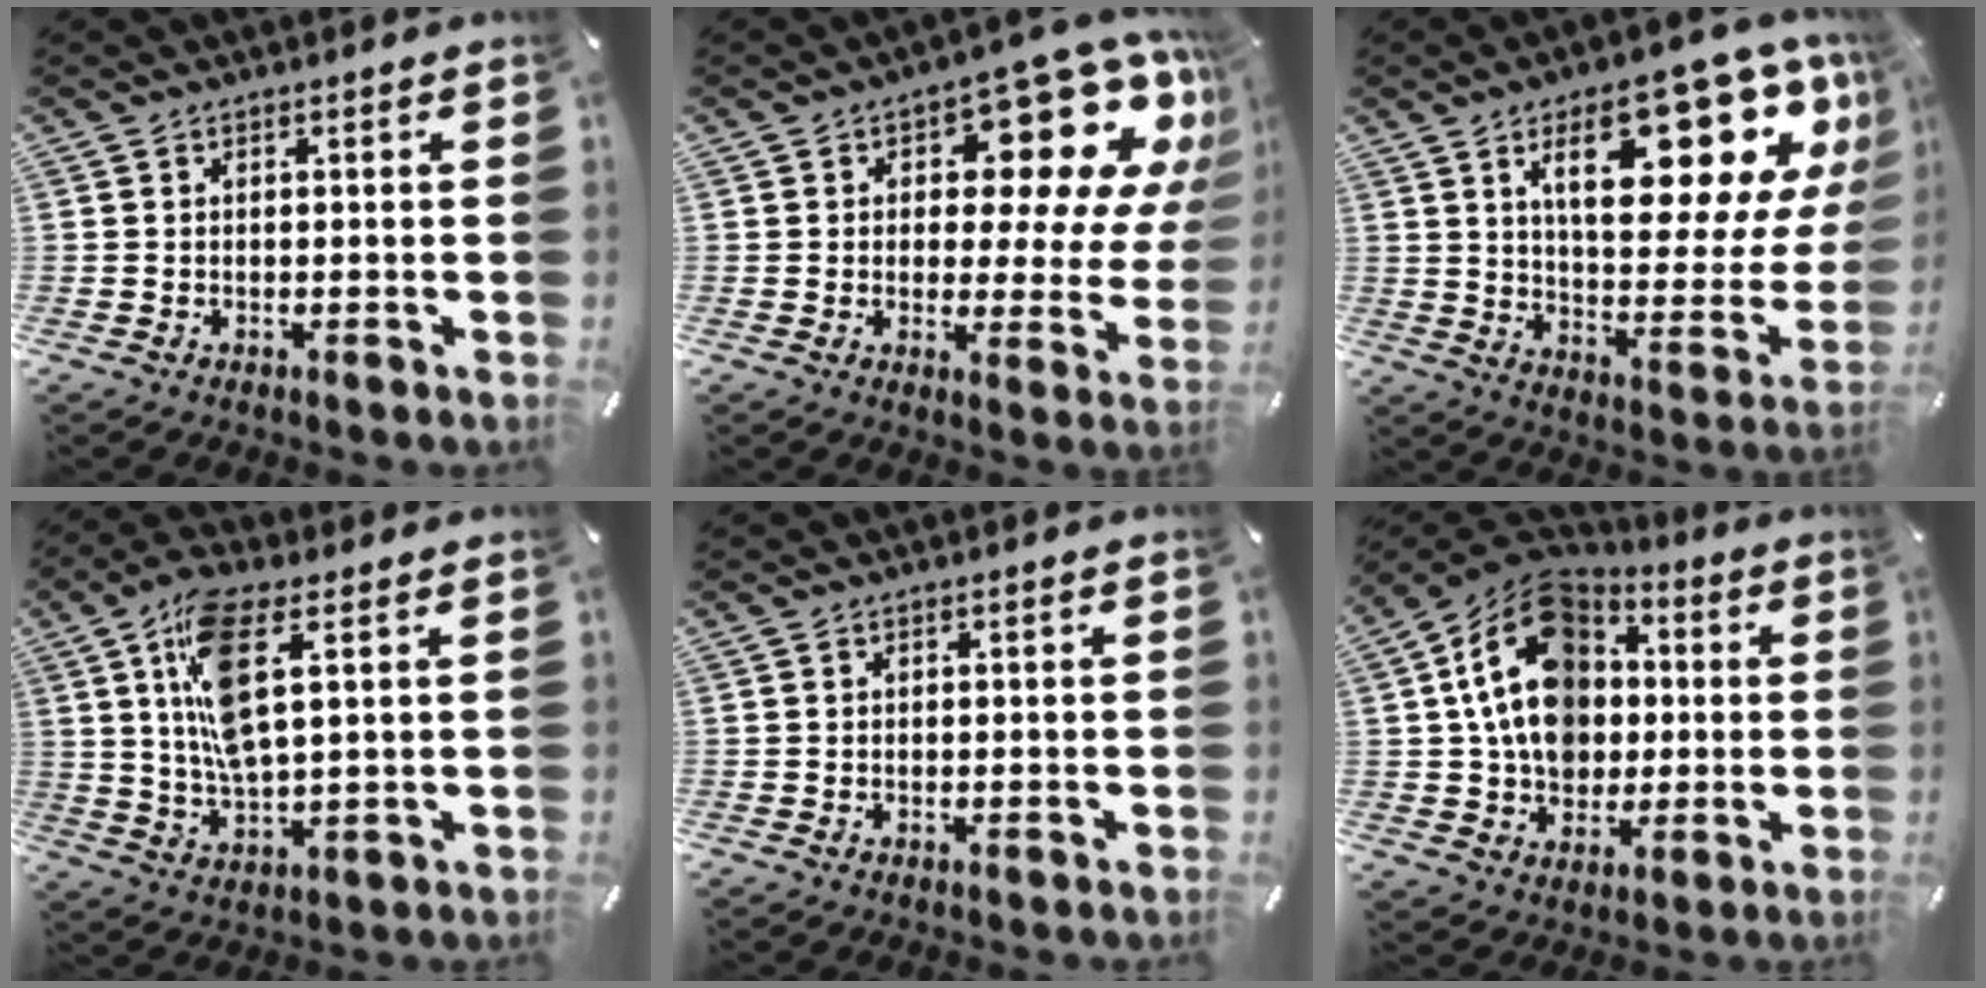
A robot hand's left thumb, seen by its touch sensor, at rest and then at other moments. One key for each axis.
{"total": 16.7, "fx": 9.1, "fy": 8.3, "fz": 11.4, "tx": -0.137, "ty": -0.073, "tz": 0.147}
{"total": 23.4, "fx": 13.2, "fy": 9.3, "fz": 17.0, "tx": -0.225, "ty": -0.091, "tz": 0.209}
{"total": 13.1, "fx": 4.0, "fy": 5.0, "fz": 11.4, "tx": -0.238, "ty": -0.006, "tz": 0.068}
{"total": 0.0}
{"total": 18.1, "fx": 1.6, "fy": 15.0, "fz": 10.0, "tx": -0.173, "ty": 0.002, "tz": 0.029}